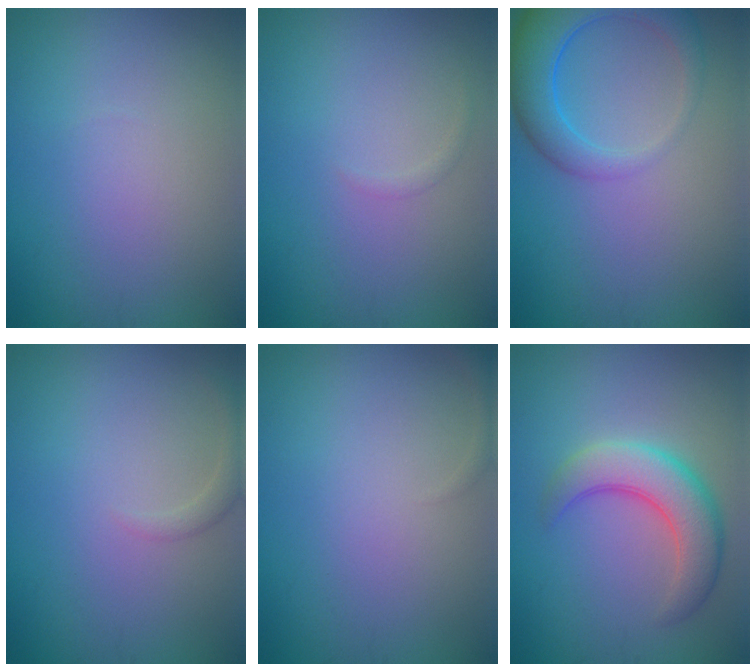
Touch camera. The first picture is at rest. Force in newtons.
{"total": 0.5, "press": 0.5, "slide": 0.0}
{"total": 6.1, "press": 6.0, "slide": 0.3}
{"total": 1.2, "press": 1.2, "slide": 0.1}
{"total": 0.7, "press": 0.7, "slide": 0.1}
{"total": 5.5, "press": 5.5, "slide": 0.3}